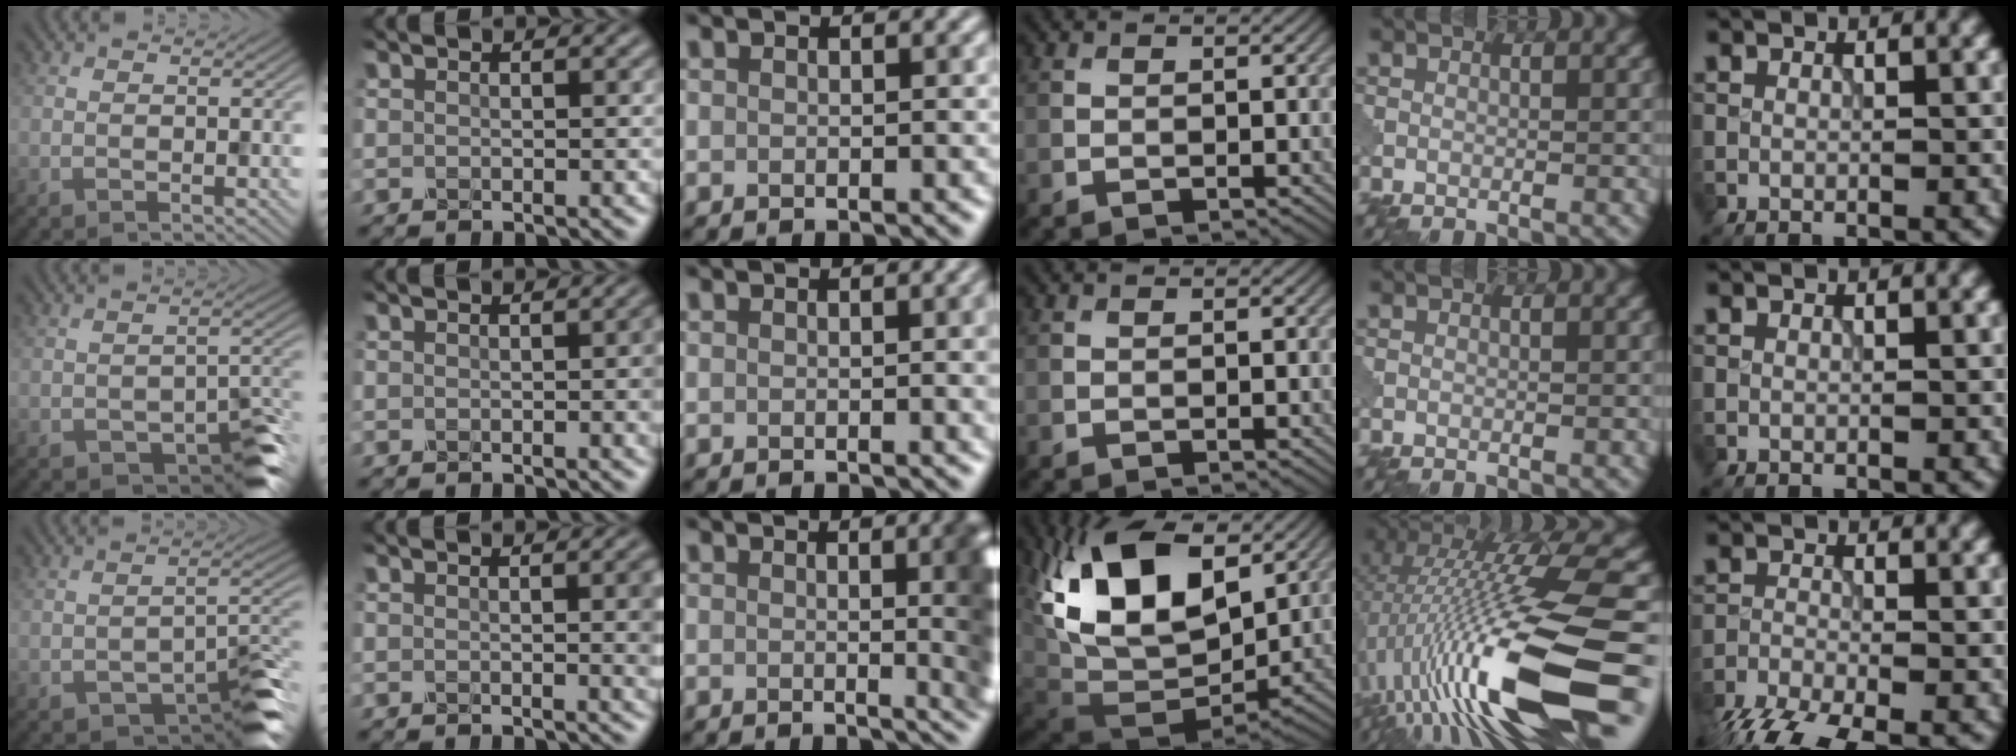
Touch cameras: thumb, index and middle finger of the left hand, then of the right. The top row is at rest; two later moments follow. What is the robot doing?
{"motion": "disassemble", "object": "pitcher"}